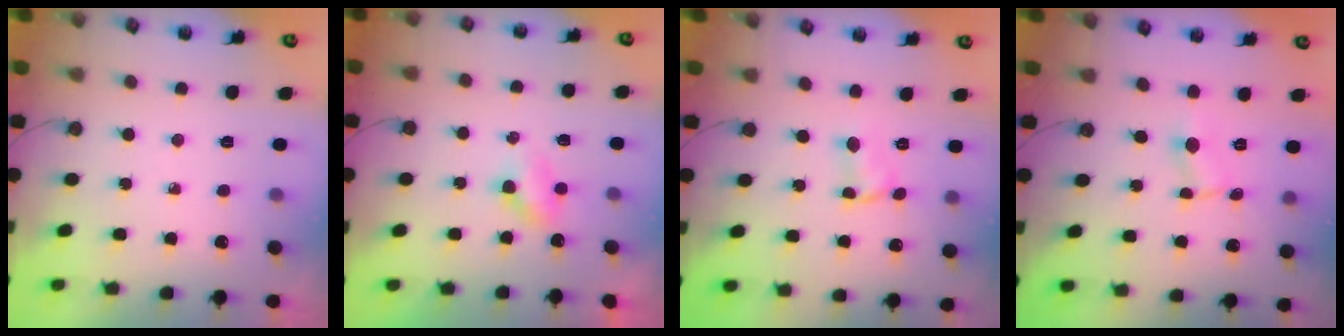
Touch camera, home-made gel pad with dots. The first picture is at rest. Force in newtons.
{"total": 3.1, "press": 3.1, "slide": 0.4}
{"total": 2.5, "press": 2.5, "slide": 0.1}
{"total": 1.1, "press": 1.1, "slide": 0.2}